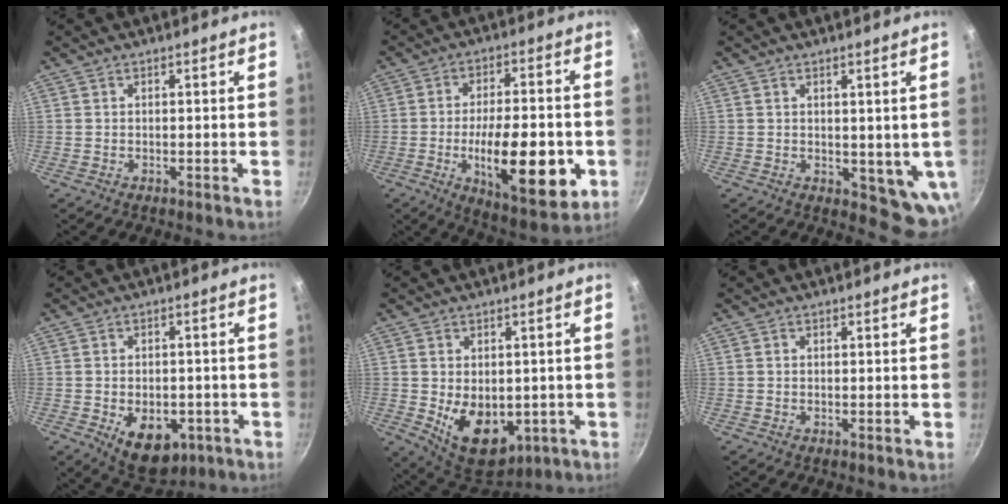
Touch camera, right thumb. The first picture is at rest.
{"total": 20.1, "force": [-4.9, 7.6, 17.9], "torque": [-0.253, 0.003, -0.068]}
{"total": 7.1, "force": [1.4, 4.0, 5.7], "torque": [-0.058, -0.020, 0.029]}
{"total": 10.6, "force": [-3.5, 6.8, 7.3], "torque": [-0.076, 0.005, -0.033]}
{"total": 12.8, "force": [-2.0, 8.6, 9.3], "torque": [-0.107, -0.017, -0.005]}
{"total": 0.6, "force": [0.1, 0.5, 0.2], "torque": [-0.004, 0.003, -0.001]}